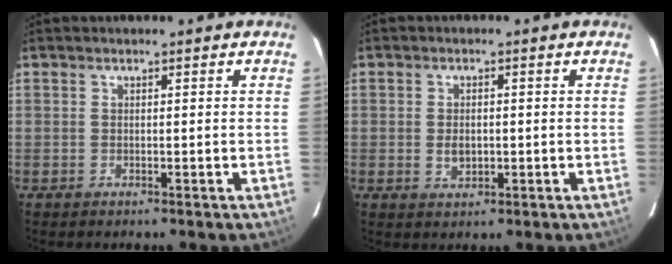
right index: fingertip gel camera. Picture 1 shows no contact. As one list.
[{"total": 3.1, "force": [-0.4, 2.1, 2.2], "torque": [-0.040, 0.001, -0.006]}]